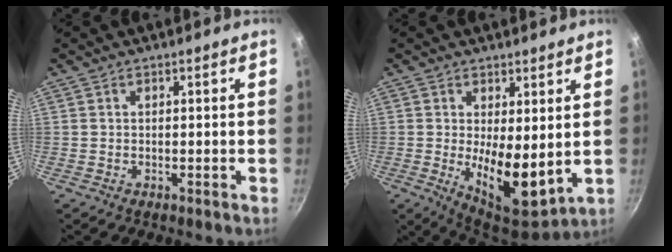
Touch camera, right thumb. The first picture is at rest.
{"total": 11.4, "force": [0.4, 4.9, 10.3], "torque": [-0.142, -0.038, 0.016]}